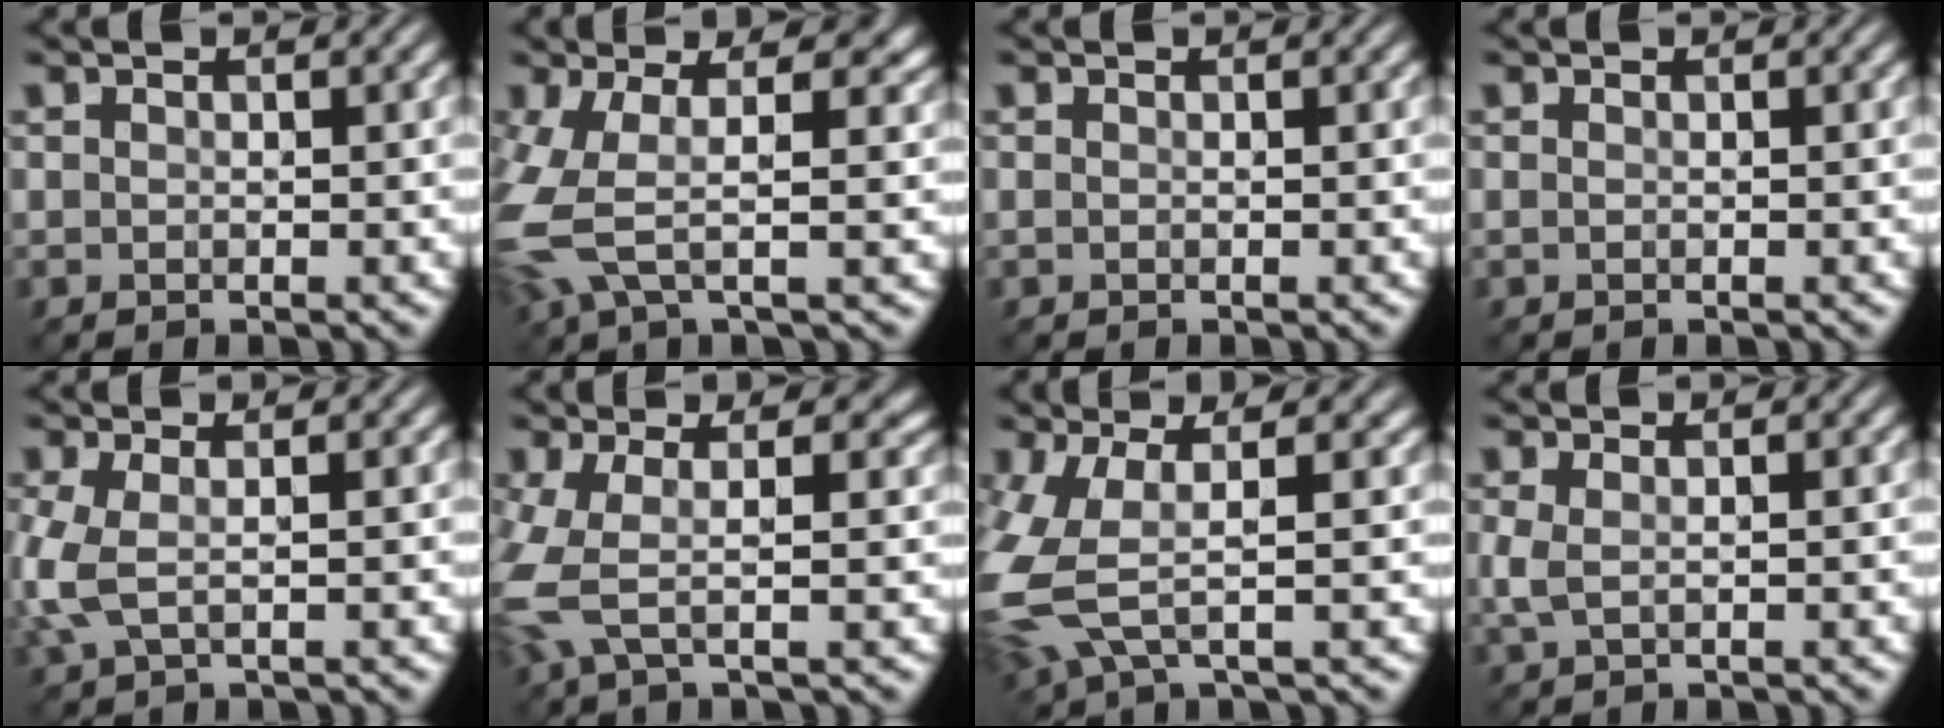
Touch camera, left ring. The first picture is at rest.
{"total": 8.6, "force": [0.2, 4.2, 7.5], "torque": [-0.200, -0.014, -0.004]}
{"total": 0.0}
{"total": 0.0}
{"total": 3.2, "force": [-0.1, 1.3, 2.9], "torque": [-0.086, -0.003, -0.007]}
{"total": 6.2, "force": [0.2, 2.6, 5.6], "torque": [-0.144, -0.010, -0.007]}
{"total": 7.0, "force": [0.0, 2.9, 6.4], "torque": [-0.178, -0.006, -0.007]}
{"total": 1.5, "force": [0.3, 0.6, 1.3], "torque": [-0.035, 0.001, 0.003]}